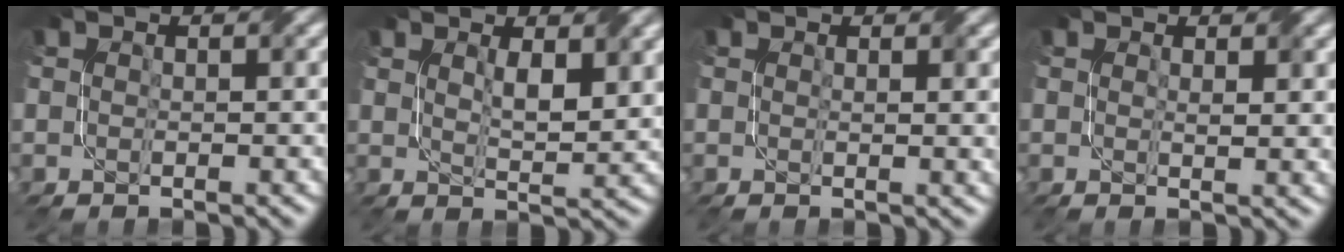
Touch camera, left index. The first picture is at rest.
{"total": 3.0, "force": [1.4, 0.9, 2.5], "torque": [-0.053, -0.006, 0.031]}
{"total": 1.4, "force": [0.6, 0.2, 1.3], "torque": [-0.016, -0.002, 0.011]}
{"total": 1.5, "force": [0.7, 0.3, 1.3], "torque": [-0.021, -0.005, 0.013]}